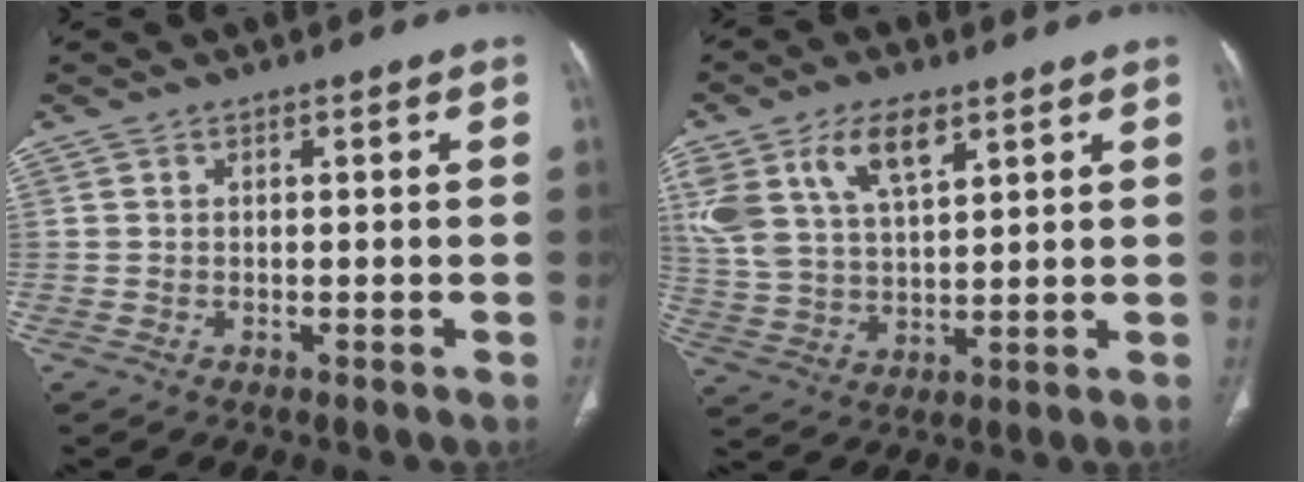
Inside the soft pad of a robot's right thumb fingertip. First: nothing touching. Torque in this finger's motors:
{"motor_torque": [1.96, 1.94, 1.39, 0.66, 0.17]}